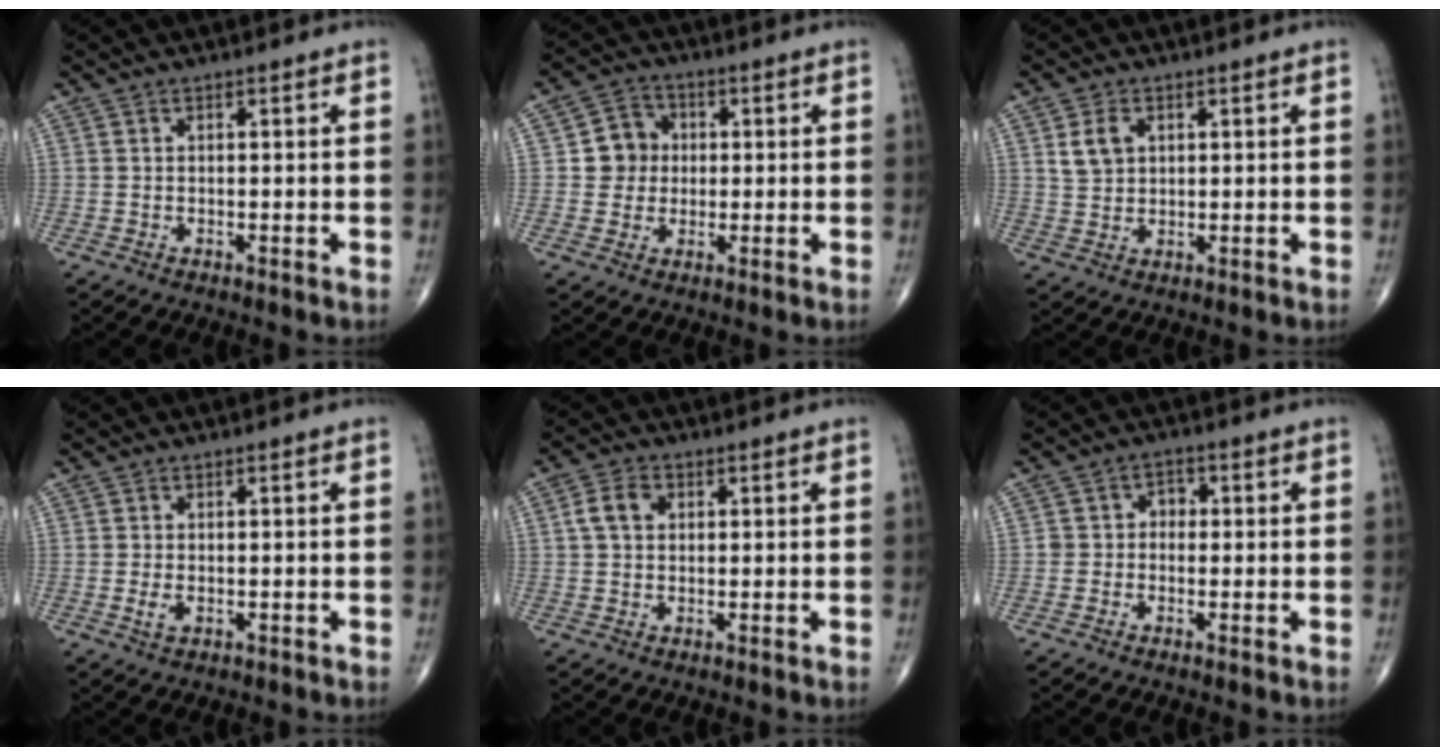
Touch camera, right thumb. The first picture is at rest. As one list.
[{"total": 6.5, "force": [0.4, 6.1, 2.2], "torque": [-0.005, 0.008, -0.003]}, {"total": 4.5, "force": [1.6, 3.2, 2.7], "torque": [-0.041, -0.003, 0.035]}, {"total": 2.0, "force": [-0.5, 1.2, 1.5], "torque": [-0.030, -0.002, -0.009]}, {"total": 4.5, "force": [1.0, 3.3, 2.9], "torque": [-0.054, 0.009, 0.015]}, {"total": 3.0, "force": [-0.3, 2.7, 1.4], "torque": [0.004, 0.015, -0.014]}]